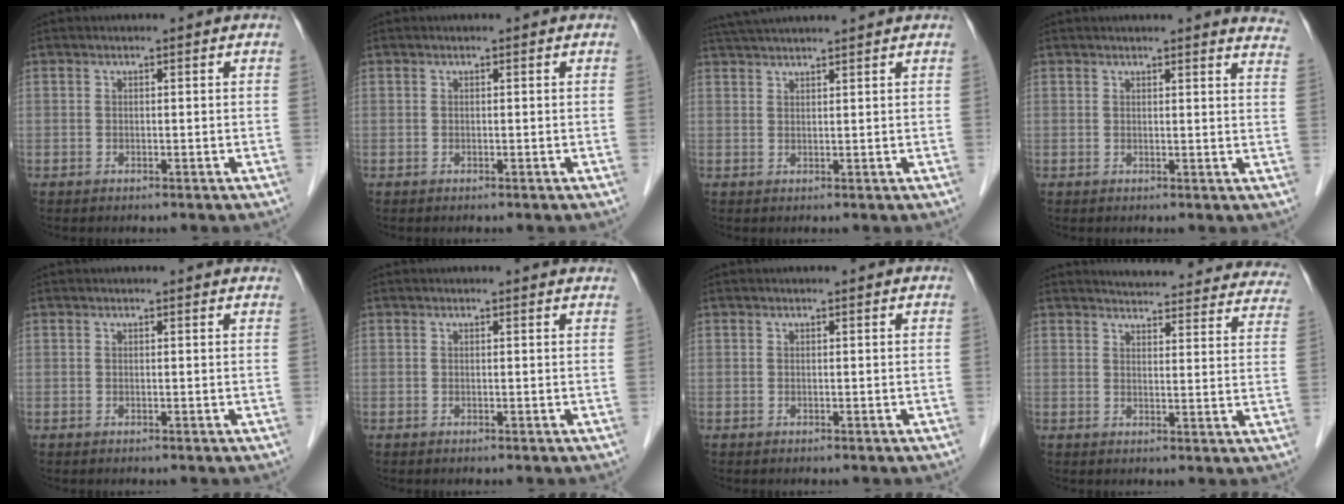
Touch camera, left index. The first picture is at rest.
{"total": 0.0}
{"total": 7.7, "force": [7.0, -0.8, 3.2], "torque": [-0.055, 0.037, 0.107]}
{"total": 10.1, "force": [9.6, 0.7, 3.1], "torque": [-0.016, -0.030, 0.078]}
{"total": 2.2, "force": [2.1, 0.1, 0.6], "torque": [-0.012, 0.010, 0.019]}
{"total": 2.4, "force": [2.4, 0.1, 0.5], "torque": [-0.013, 0.003, 0.016]}
{"total": 0.0}
{"total": 23.7, "force": [22.2, 4.7, 6.6], "torque": [-0.080, -0.052, 0.242]}